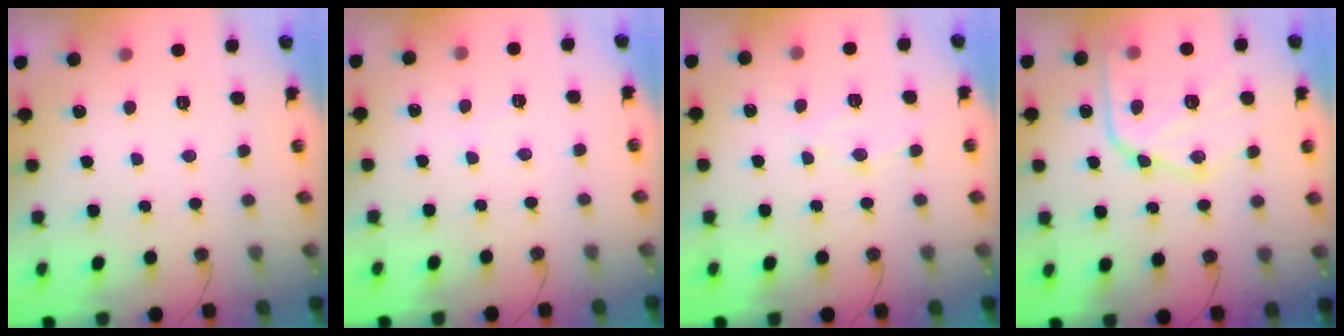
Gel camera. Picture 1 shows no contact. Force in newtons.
{"total": 1.8, "press": 1.8, "slide": 0.4}
{"total": 7.1, "press": 7.1, "slide": 0.5}
{"total": 16.4, "press": 16.3, "slide": 1.6}